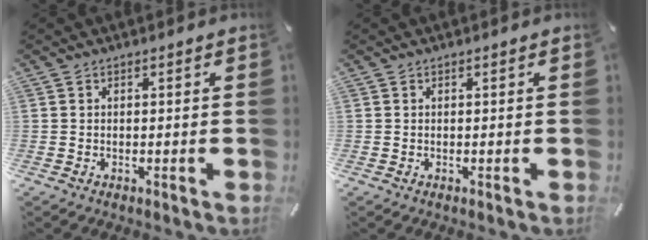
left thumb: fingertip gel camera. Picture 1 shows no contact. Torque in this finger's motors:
{"motor_torque": [-0.30, -0.27, -0.15, 0.28, -0.01]}